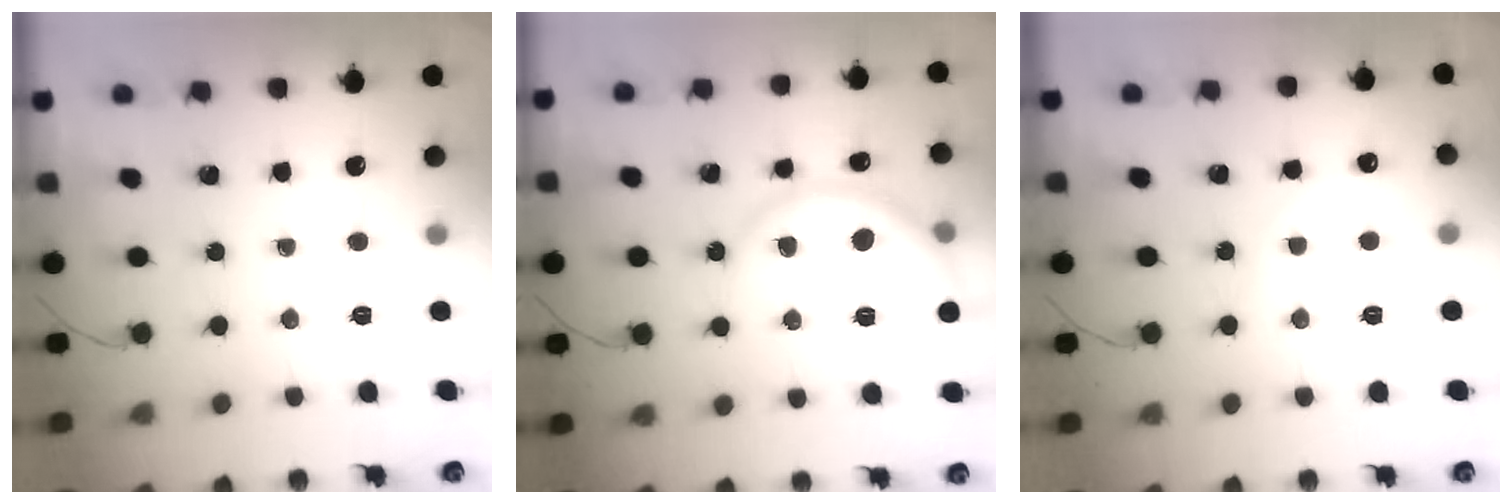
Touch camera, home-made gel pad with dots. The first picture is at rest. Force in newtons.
{"total": 11.8, "press": 11.7, "slide": 0.6}
{"total": 6.1, "press": 5.9, "slide": 1.4}